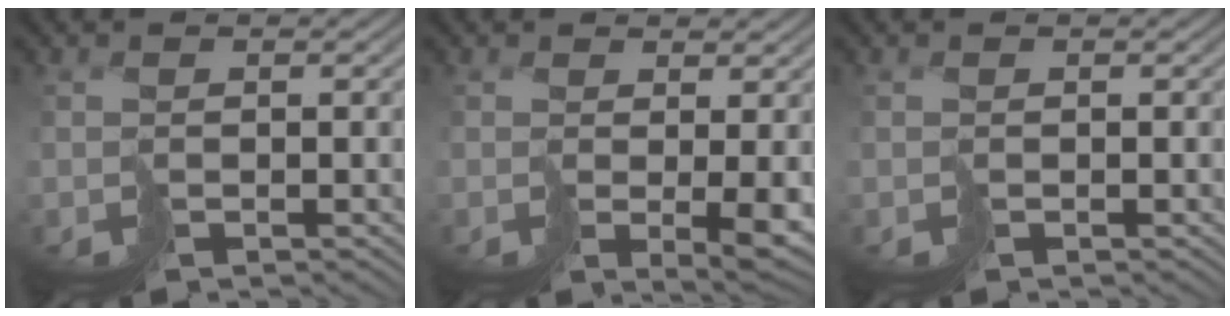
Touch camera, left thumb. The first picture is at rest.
{"total": 4.1, "force": [0.2, 0.8, 4.0], "torque": [-0.069, -0.012, 0.005]}
{"total": 0.0}